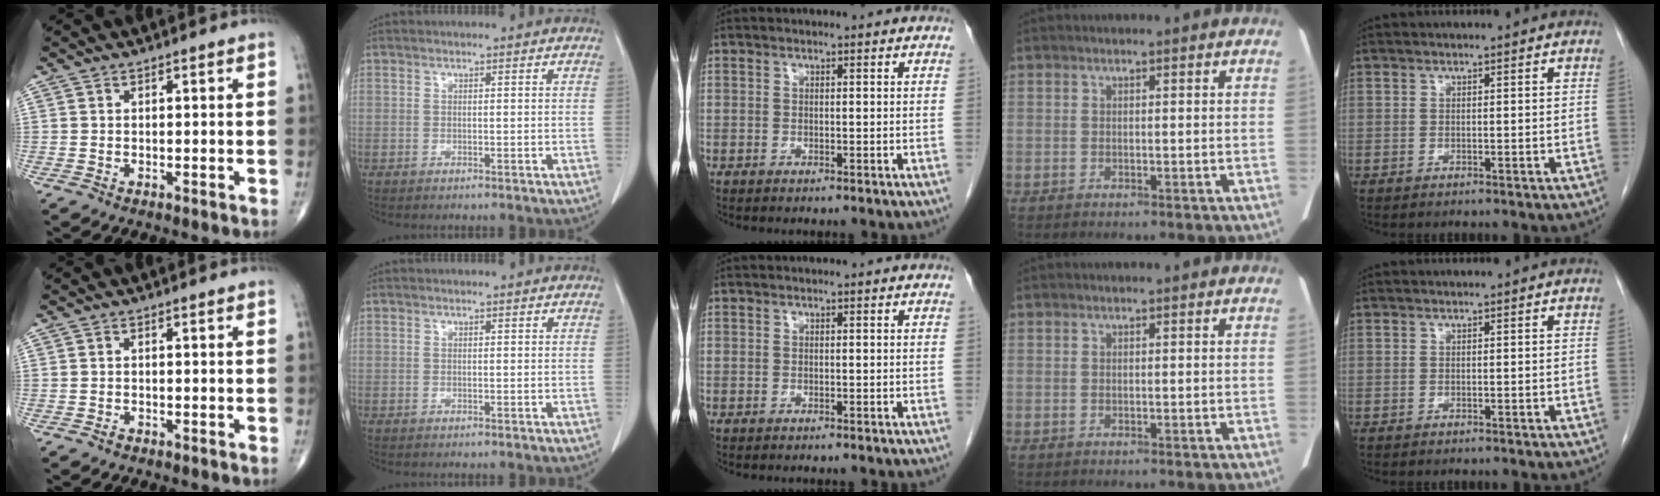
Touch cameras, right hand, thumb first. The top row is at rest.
{"thumb": {"total": 0.8, "force": [-0.6, 0.5, 0.3], "torque": [-0.004, 0.002, -0.013]}}